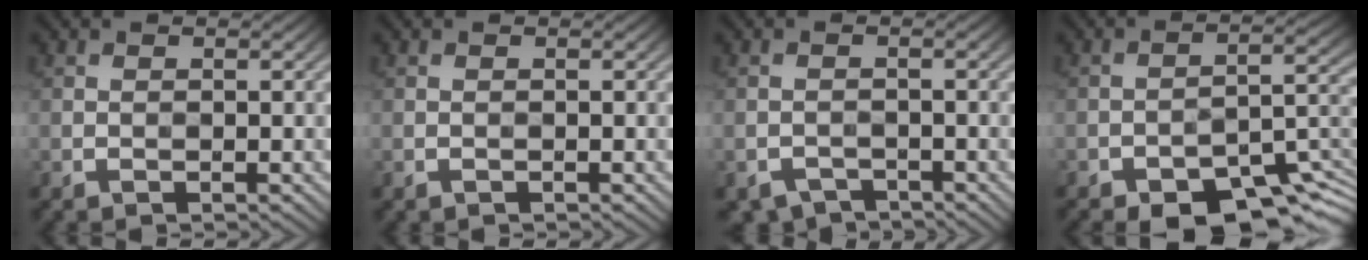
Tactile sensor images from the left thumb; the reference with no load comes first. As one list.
[{"total": 0.0}, {"total": 2.5, "force": [-2.1, 1.3, 0.6], "torque": [-0.009, -0.004, -0.038]}, {"total": 12.0, "force": [-8.5, 4.6, 7.1], "torque": [-0.095, -0.007, -0.125]}]